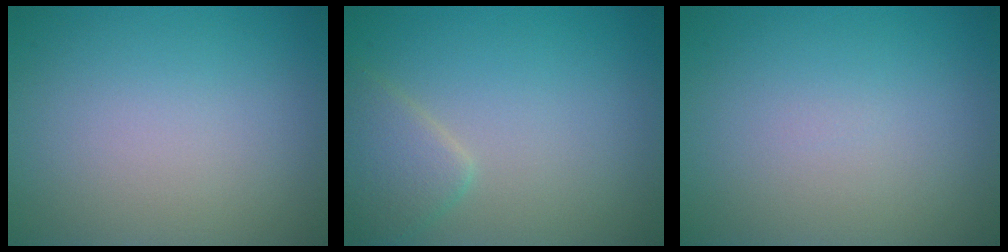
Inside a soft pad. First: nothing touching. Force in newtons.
{"total": 2.7, "press": 2.7, "slide": 0.1}
{"total": 0.0}